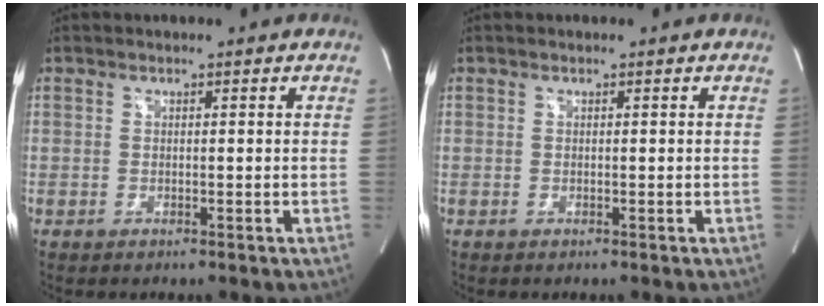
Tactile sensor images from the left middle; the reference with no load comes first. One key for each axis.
{"total": 0.0}